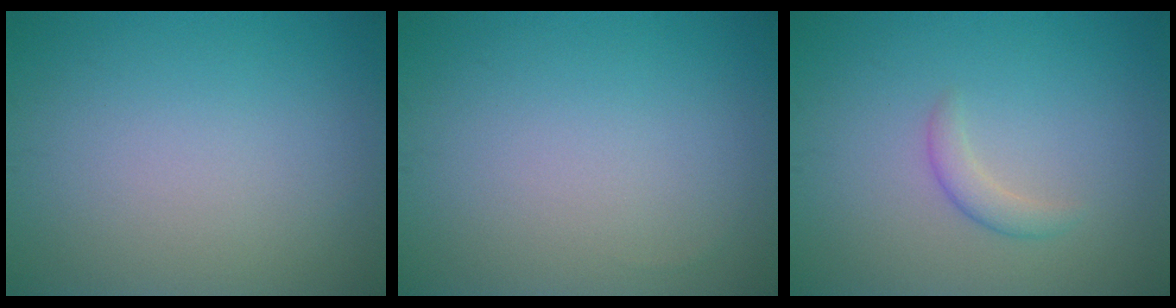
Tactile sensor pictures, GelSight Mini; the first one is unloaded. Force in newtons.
{"total": 0.0}
{"total": 1.5, "press": 1.5, "slide": 0.0}